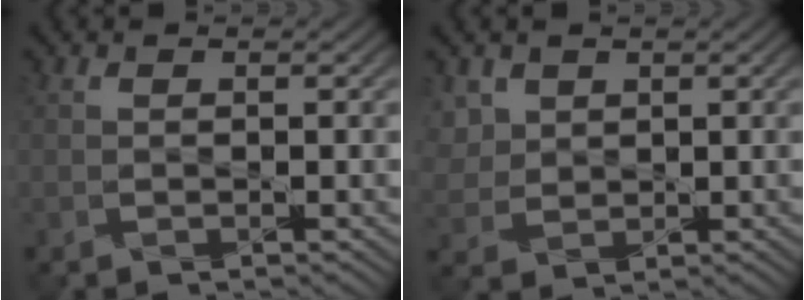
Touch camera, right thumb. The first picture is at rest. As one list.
[{"total": 2.8, "force": [1.5, 2.2, 0.7], "torque": [-0.029, -0.006, 0.035]}]